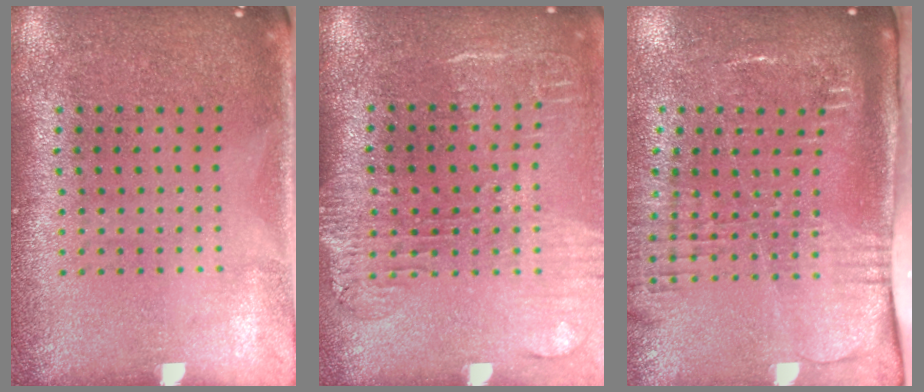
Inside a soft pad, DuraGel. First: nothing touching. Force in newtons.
{"total": 1.9, "press": 1.6, "slide": 1.0}
{"total": 2.7, "press": 2.0, "slide": 1.8}